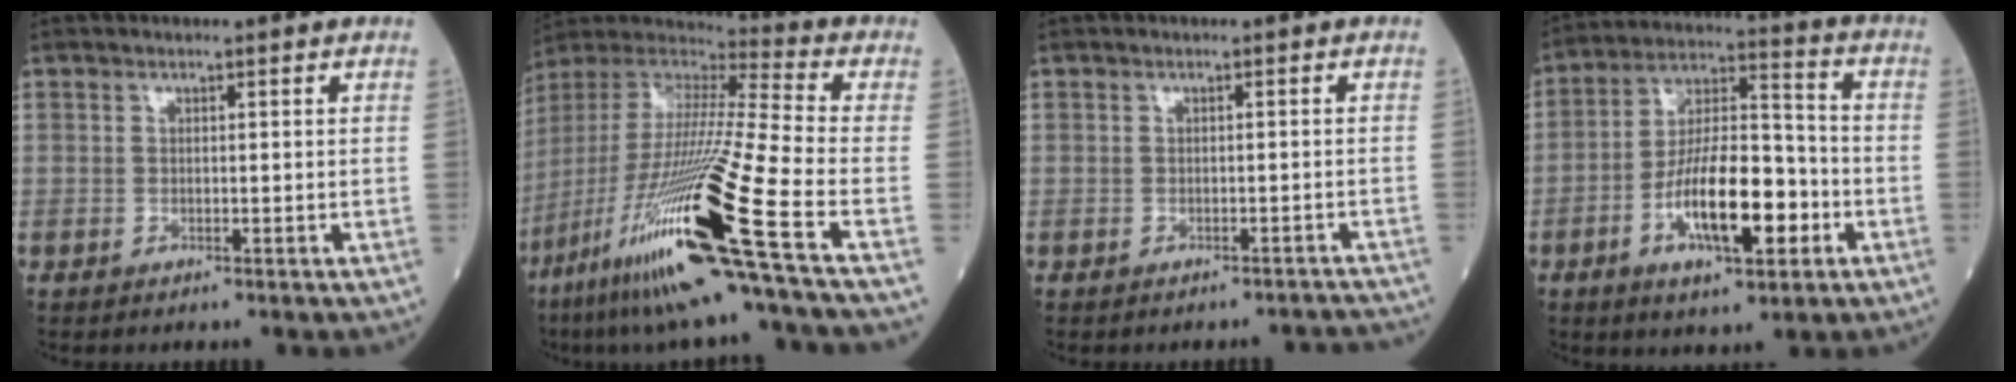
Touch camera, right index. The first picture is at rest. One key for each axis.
{"total": 27.9, "fx": -12.5, "fy": -0.2, "fz": 25.0, "tx": -0.496, "ty": -0.062, "tz": -0.236}
{"total": 4.1, "fx": -3.9, "fy": 1.0, "fz": 0.4, "tx": 0.000, "ty": -0.004, "tz": -0.040}
{"total": 14.6, "fx": -4.9, "fy": 4.6, "fz": 13.0, "tx": -0.237, "ty": 0.009, "tz": -0.082}